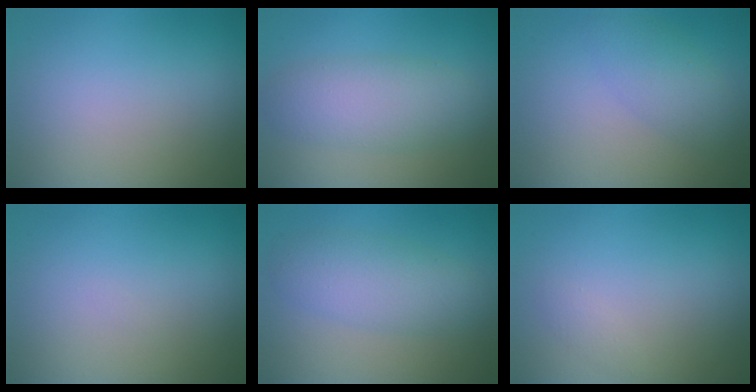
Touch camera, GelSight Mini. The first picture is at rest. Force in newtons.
{"total": 5.0, "press": 5.0, "slide": 0.1}
{"total": 2.8, "press": 2.8, "slide": 0.1}
{"total": 0.0}
{"total": 4.4, "press": 4.4, "slide": 0.2}
{"total": 0.6, "press": 0.6, "slide": 0.1}